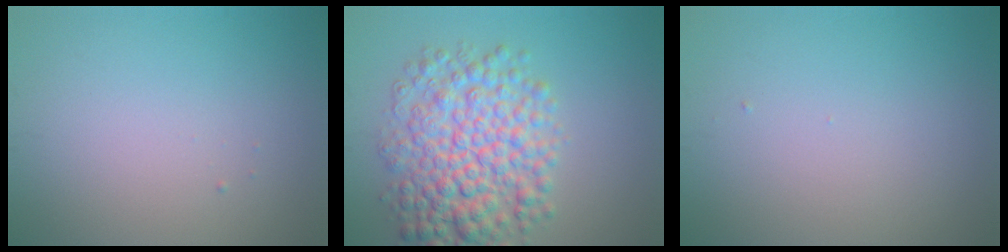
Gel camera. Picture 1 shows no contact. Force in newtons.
{"total": 8.0, "press": 8.0, "slide": 0.1}
{"total": 0.0}